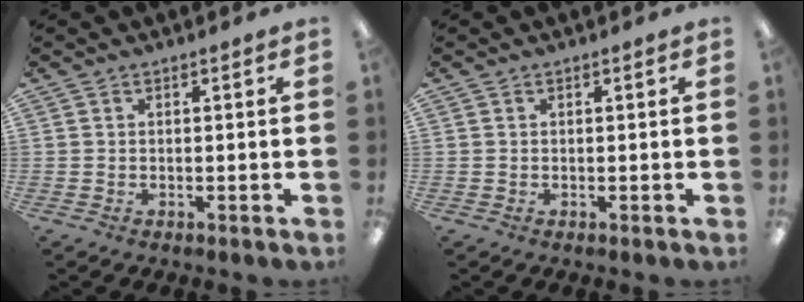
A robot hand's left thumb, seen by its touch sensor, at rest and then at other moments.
{"total": 0.0}